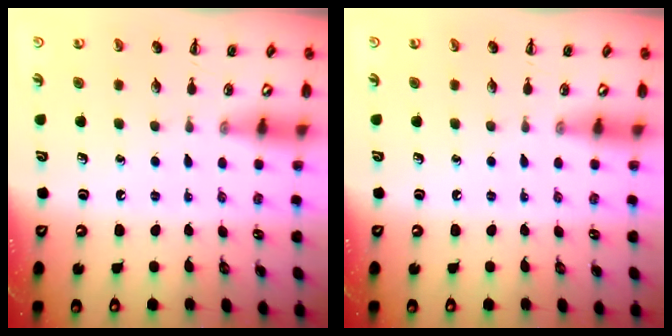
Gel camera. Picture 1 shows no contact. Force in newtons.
{"total": 0.0}